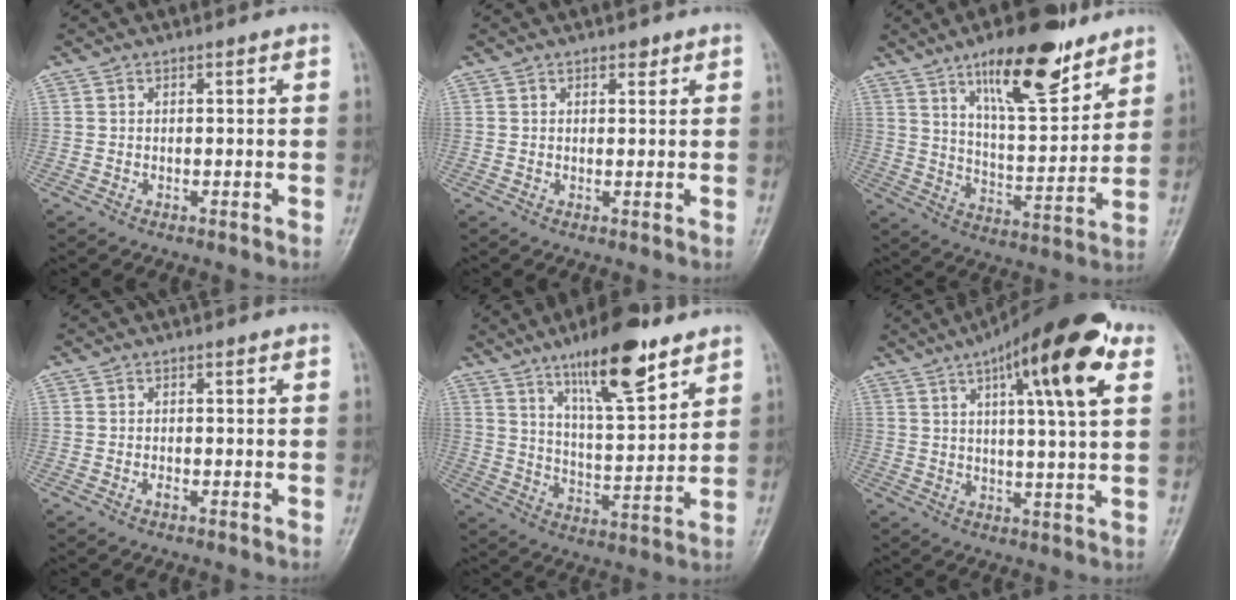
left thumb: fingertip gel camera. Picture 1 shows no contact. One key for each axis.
{"total": 1.4, "fx": 1.0, "fy": 0.8, "fz": 0.7, "tx": 0.000, "ty": -0.005, "tz": 0.011}
{"total": 17.2, "fx": 11.0, "fy": 5.6, "fz": 12.0, "tx": -0.158, "ty": -0.063, "tz": 0.185}
{"total": 0.7, "fx": -0.4, "fy": 0.3, "fz": 0.5, "tx": -0.008, "ty": 0.000, "tz": -0.008}
{"total": 15.2, "fx": 10.0, "fy": 4.1, "fz": 10.8, "tx": -0.153, "ty": -0.057, "tz": 0.168}
{"total": 17.5, "fx": 7.9, "fy": 4.1, "fz": 15.0, "tx": -0.210, "ty": -0.010, "tz": 0.114}